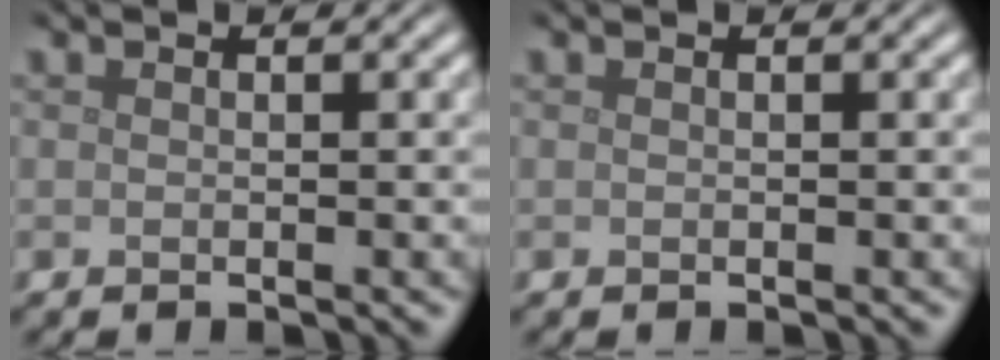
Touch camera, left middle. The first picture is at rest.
{"total": 0.0}